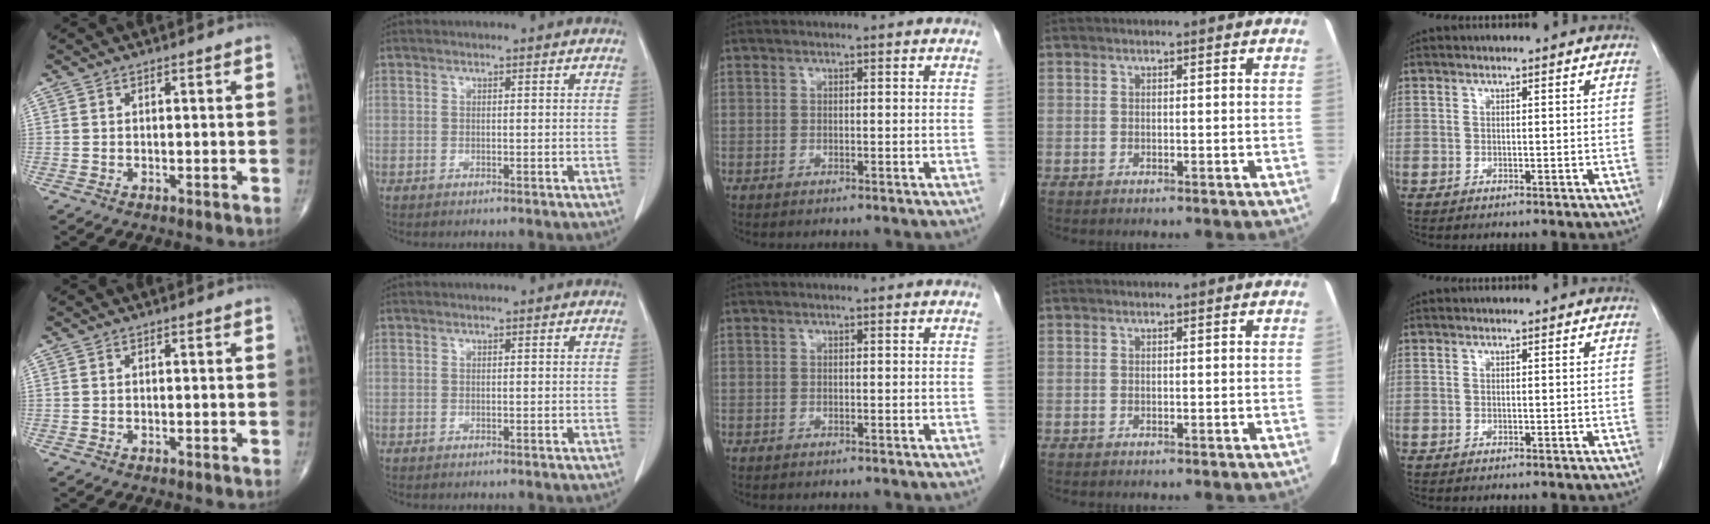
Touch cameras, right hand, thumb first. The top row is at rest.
{}